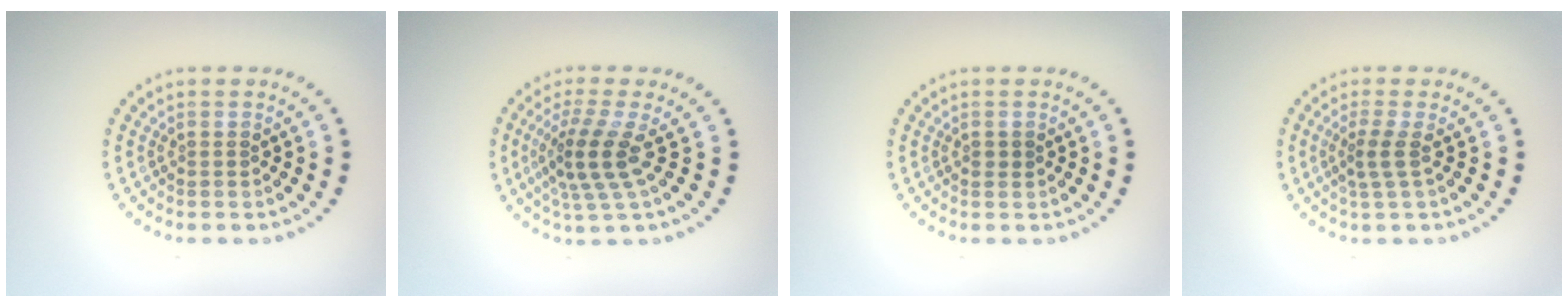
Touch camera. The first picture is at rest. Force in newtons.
{"total": 4.0, "press": 2.9, "slide": 2.7}
{"total": 0.9, "press": 0.8, "slide": 0.2}
{"total": 2.0, "press": 1.3, "slide": 1.4}